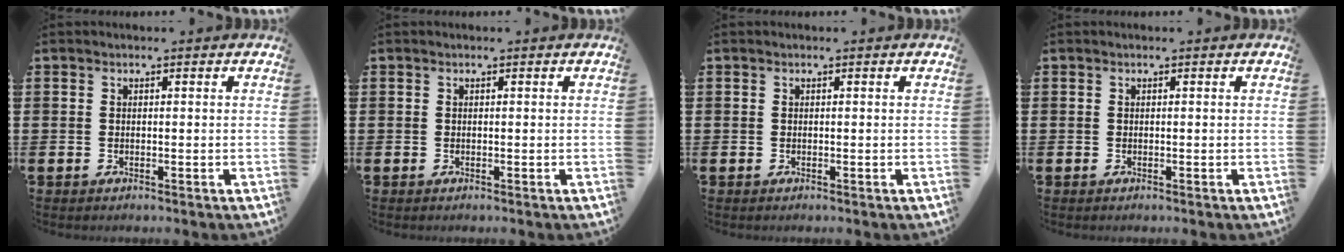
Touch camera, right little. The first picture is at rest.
{"total": 0.0}
{"total": 0.0}
{"total": 0.0}